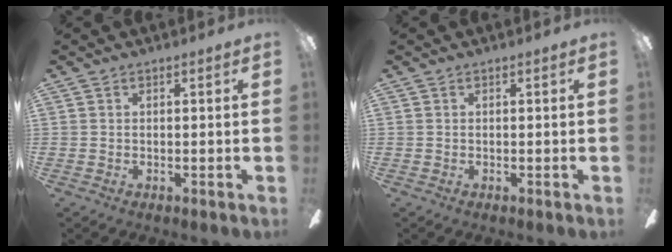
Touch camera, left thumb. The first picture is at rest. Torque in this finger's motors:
{"motor_torque": [-0.13, 0.13, 0.00, 0.00, 0.00]}